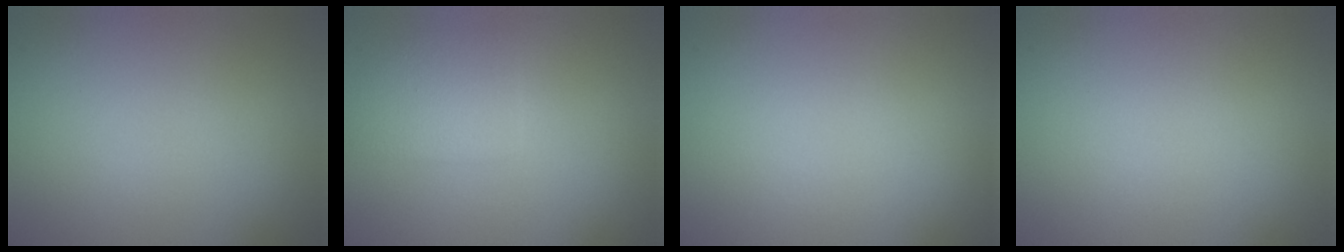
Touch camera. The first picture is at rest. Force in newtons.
{"total": 2.4, "press": 2.3, "slide": 0.2}
{"total": 0.0}
{"total": 0.0}